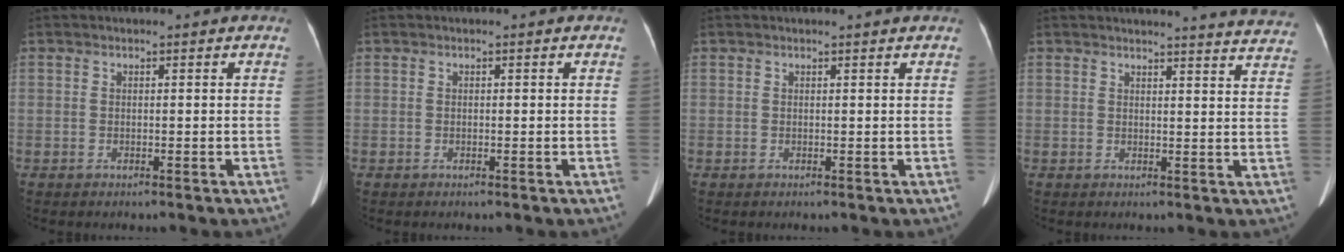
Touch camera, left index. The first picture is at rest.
{"total": 0.0}
{"total": 0.8, "force": [0.8, -0.1, 0.2], "torque": [-0.013, -0.001, 0.010]}
{"total": 14.4, "force": [14.1, 0.3, 2.5], "torque": [-0.012, -0.080, 0.127]}